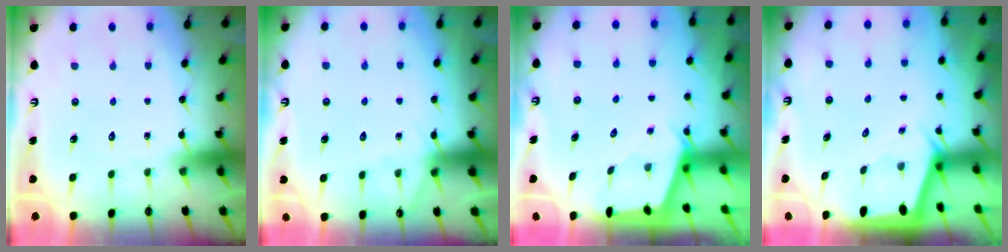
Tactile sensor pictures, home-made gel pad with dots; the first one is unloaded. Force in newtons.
{"total": 5.0, "press": 5.0, "slide": 0.6}
{"total": 2.4, "press": 2.4, "slide": 0.3}
{"total": 2.1, "press": 2.1, "slide": 0.0}